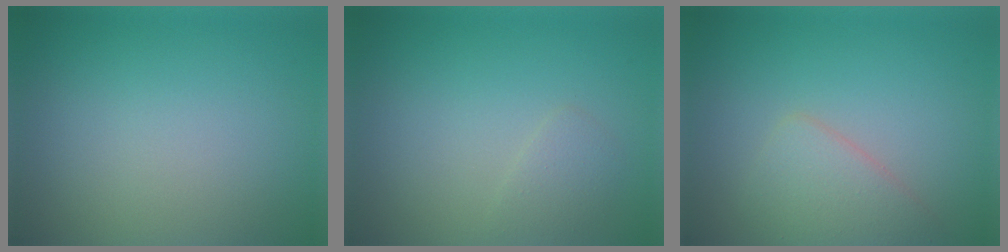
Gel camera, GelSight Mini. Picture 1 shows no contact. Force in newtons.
{"total": 1.2, "press": 1.2, "slide": 0.1}
{"total": 2.8, "press": 2.8, "slide": 0.2}